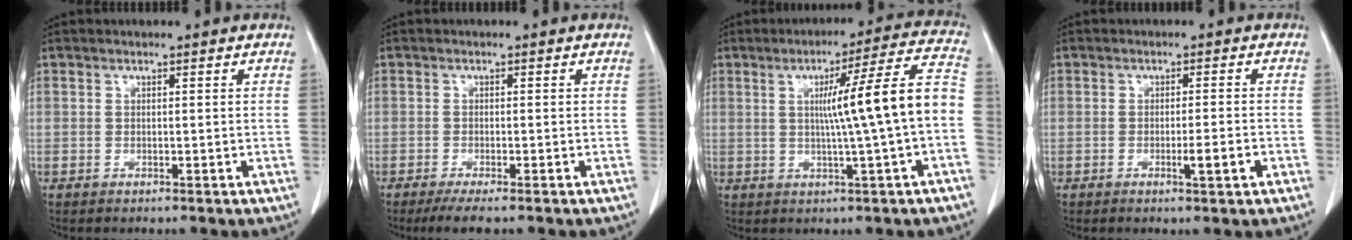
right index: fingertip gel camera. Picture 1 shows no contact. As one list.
[{"total": 3.5, "force": [-2.7, 0.0, 2.2], "torque": [-0.036, -0.009, -0.047]}, {"total": 12.4, "force": [-0.4, -1.4, 12.3], "torque": [-0.172, 0.016, -0.007]}, {"total": 3.0, "force": [-1.2, 0.0, 2.8], "torque": [-0.045, -0.003, -0.017]}]